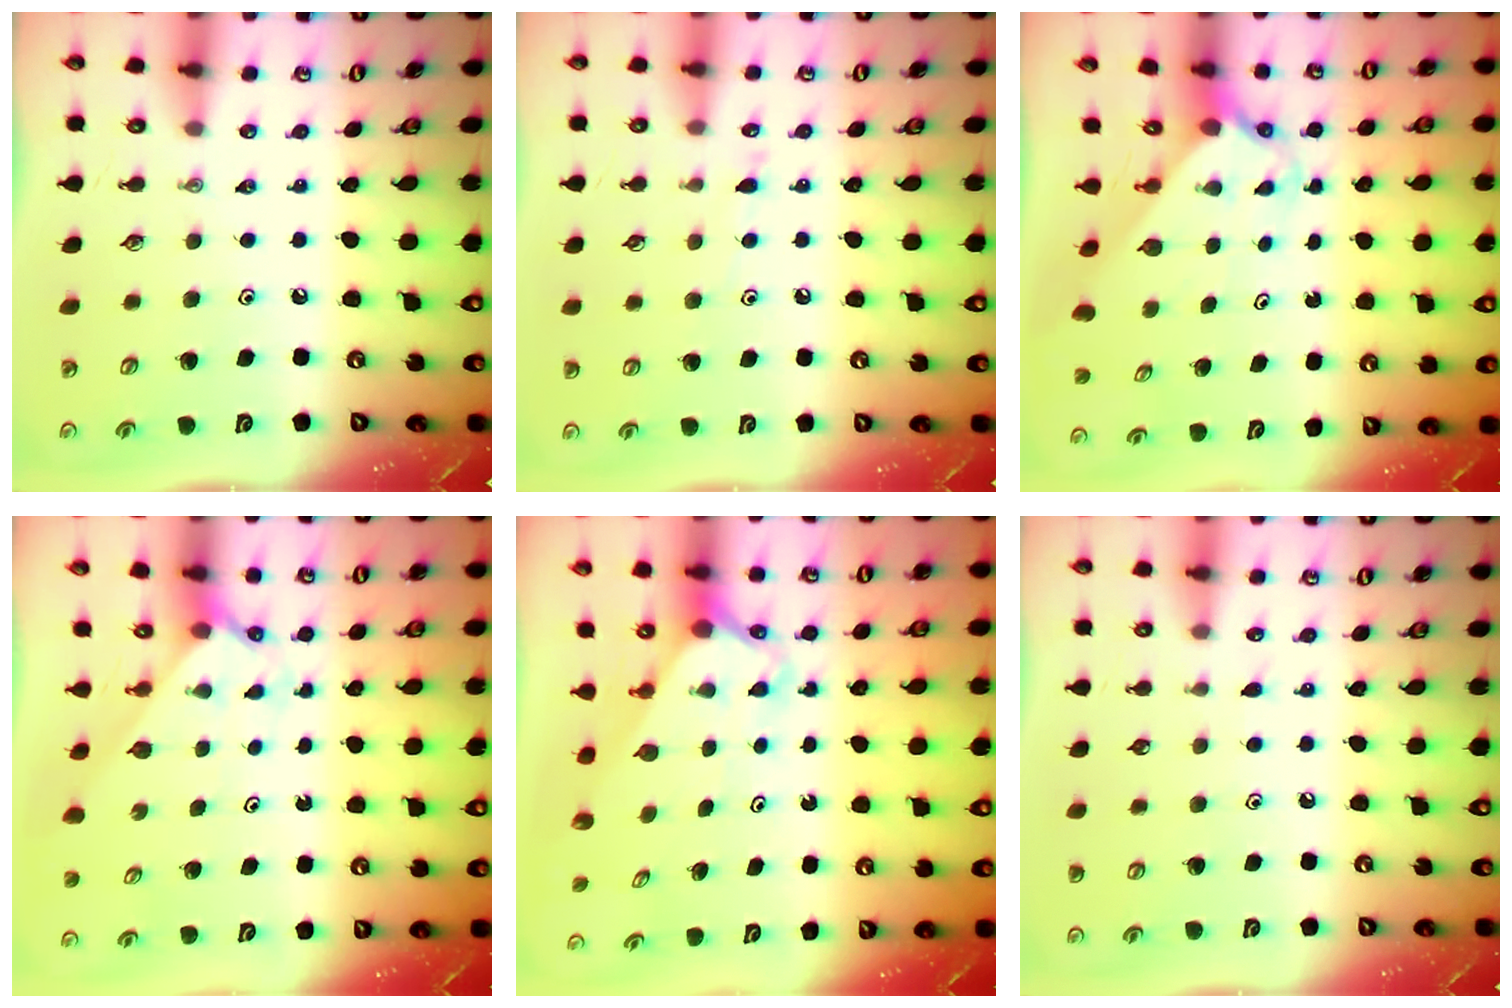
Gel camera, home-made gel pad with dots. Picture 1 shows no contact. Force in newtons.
{"total": 4.9, "press": 4.8, "slide": 0.6}
{"total": 2.3, "press": 2.3, "slide": 0.2}
{"total": 2.2, "press": 2.2, "slide": 0.2}
{"total": 2.3, "press": 2.3, "slide": 0.2}
{"total": 5.1, "press": 5.1, "slide": 0.5}